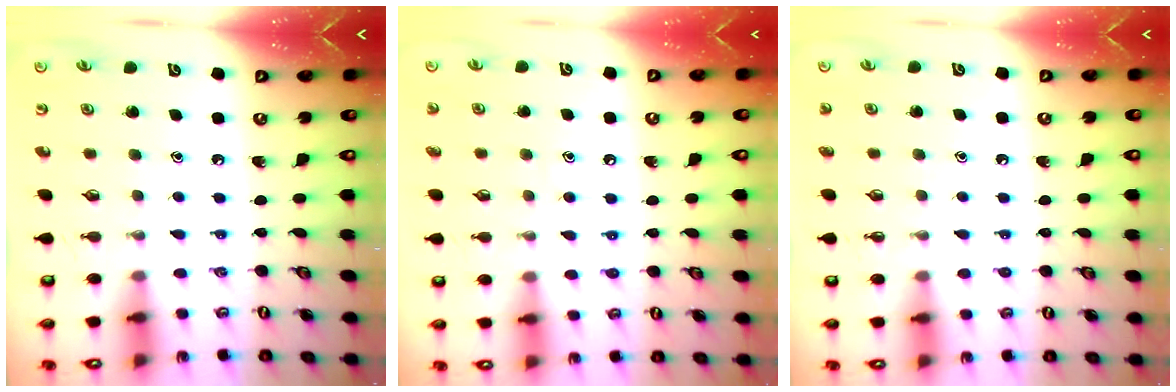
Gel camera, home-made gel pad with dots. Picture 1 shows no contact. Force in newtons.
{"total": 5.7, "press": 5.7, "slide": 0.6}
{"total": 0.9, "press": 0.9, "slide": 0.0}